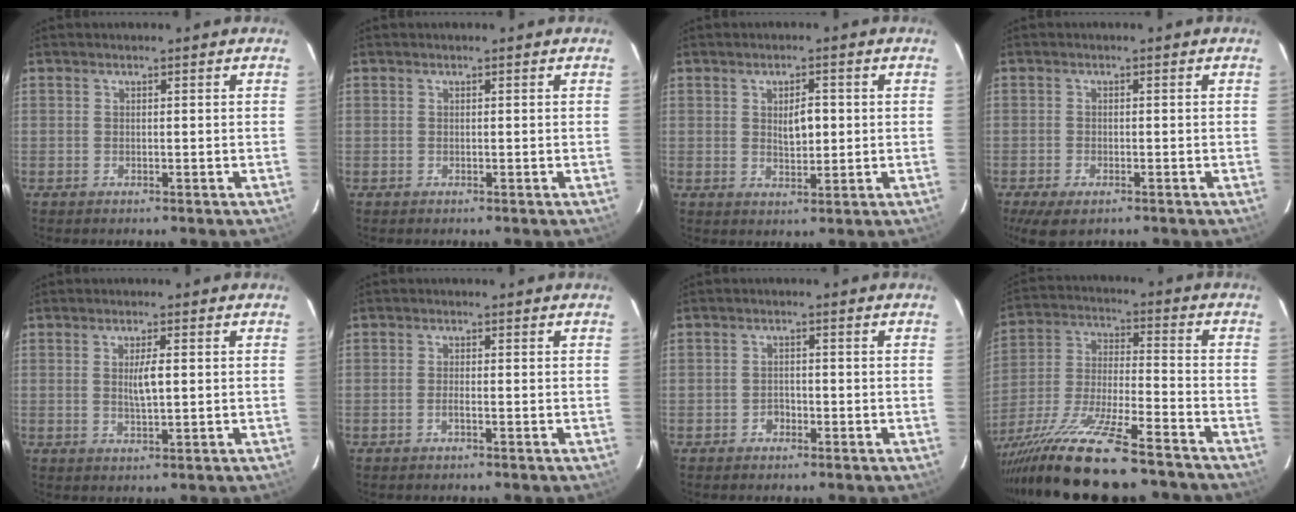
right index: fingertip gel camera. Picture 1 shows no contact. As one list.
[{"total": 0.0}, {"total": 4.0, "force": [0.5, 1.6, 3.6], "torque": [-0.062, 0.000, 0.013]}, {"total": 5.3, "force": [-3.5, 2.2, 3.2], "torque": [-0.059, -0.010, -0.057]}, {"total": 3.4, "force": [0.3, 0.5, 3.3], "torque": [-0.060, -0.002, 0.006]}, {"total": 1.1, "force": [-0.5, 0.1, 0.9], "torque": [-0.020, 0.001, -0.011]}, {"total": 1.7, "force": [-0.9, 1.1, 0.8], "torque": [-0.011, 0.006, -0.016]}, {"total": 21.7, "force": [-17.2, 2.3, 12.9], "torque": [-0.252, -0.032, -0.302]}]